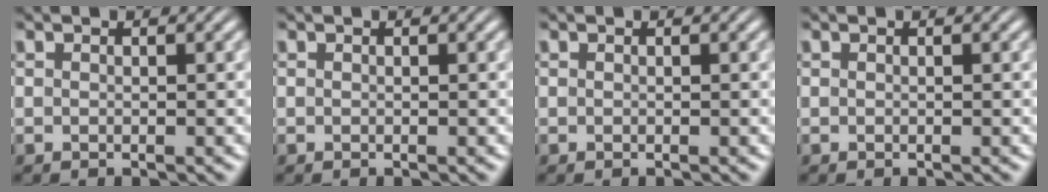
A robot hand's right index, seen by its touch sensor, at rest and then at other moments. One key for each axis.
{"total": 0.0}
{"total": 0.0}
{"total": 0.0}